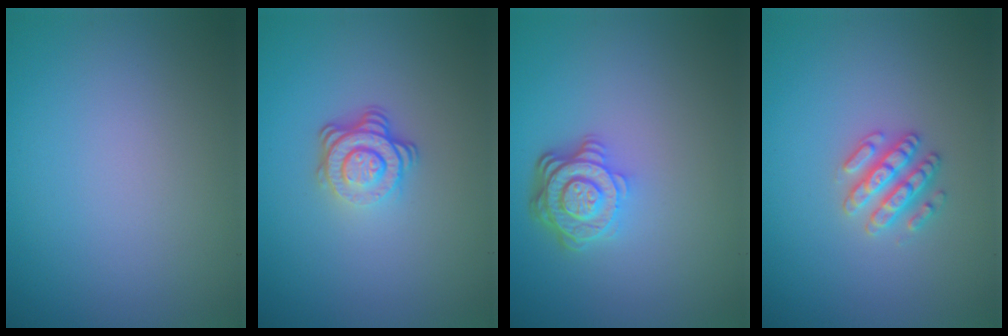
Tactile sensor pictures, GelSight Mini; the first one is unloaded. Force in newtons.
{"total": 3.9, "press": 2.7, "slide": 2.8}
{"total": 4.4, "press": 3.3, "slide": 2.9}
{"total": 2.6, "press": 2.6, "slide": 0.3}